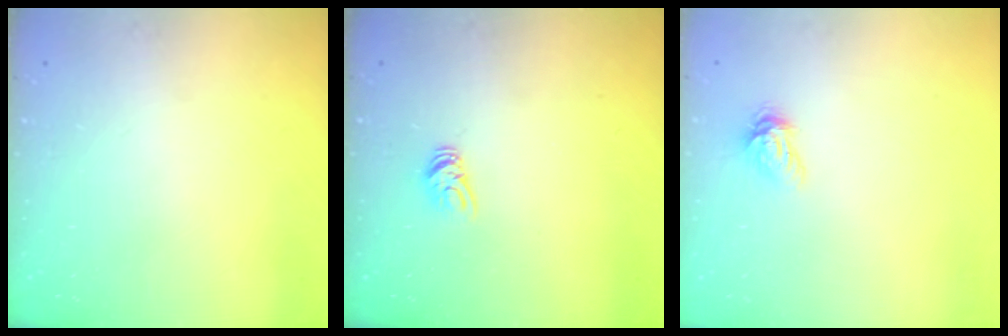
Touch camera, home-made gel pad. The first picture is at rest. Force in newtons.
{"total": 4.8, "press": 4.8, "slide": 0.4}
{"total": 4.9, "press": 4.9, "slide": 0.6}